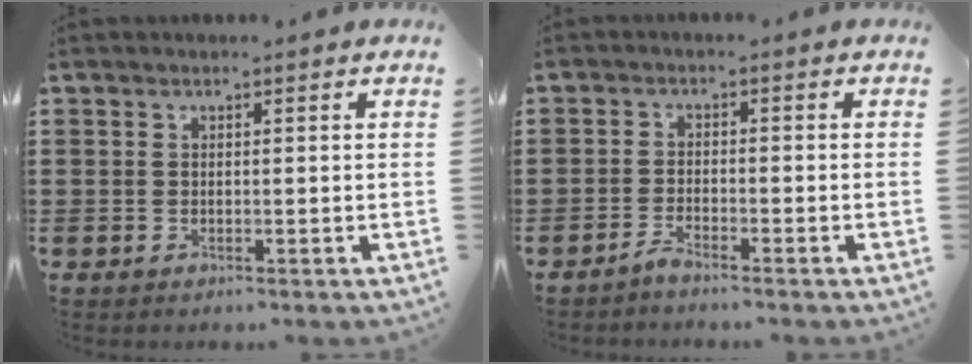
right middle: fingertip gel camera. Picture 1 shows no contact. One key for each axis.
{"total": 1.8, "fx": -1.7, "fy": -0.1, "fz": 0.7, "tx": -0.020, "ty": -0.001, "tz": -0.035}